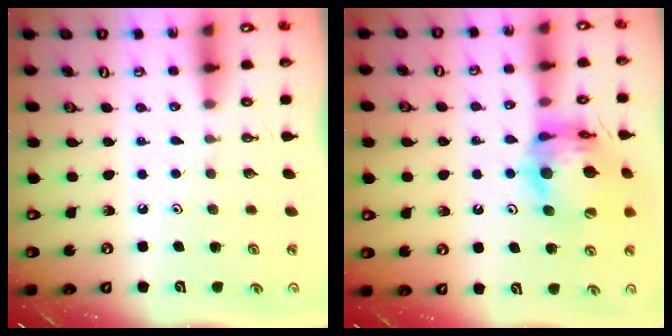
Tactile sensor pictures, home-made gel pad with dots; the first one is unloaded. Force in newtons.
{"total": 15.9, "press": 15.8, "slide": 1.7}